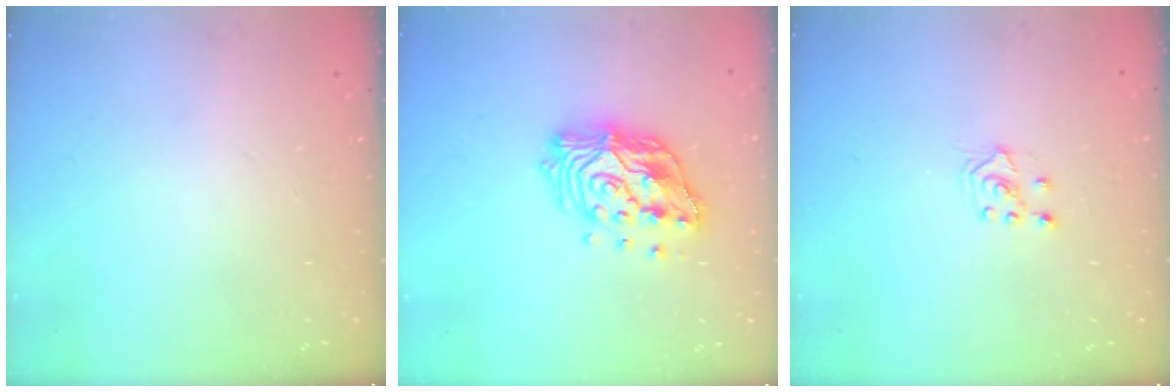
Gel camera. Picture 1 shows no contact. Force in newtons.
{"total": 15.9, "press": 15.8, "slide": 1.5}
{"total": 3.1, "press": 3.0, "slide": 0.8}